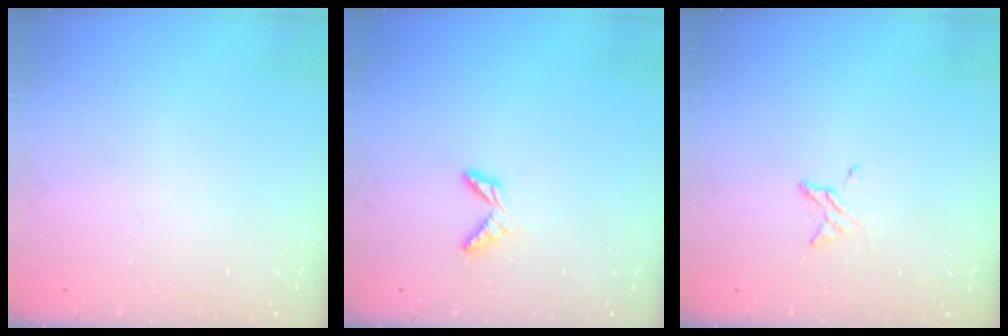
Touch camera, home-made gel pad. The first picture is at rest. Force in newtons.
{"total": 4.7, "press": 4.7, "slide": 0.4}
{"total": 3.3, "press": 3.2, "slide": 0.3}